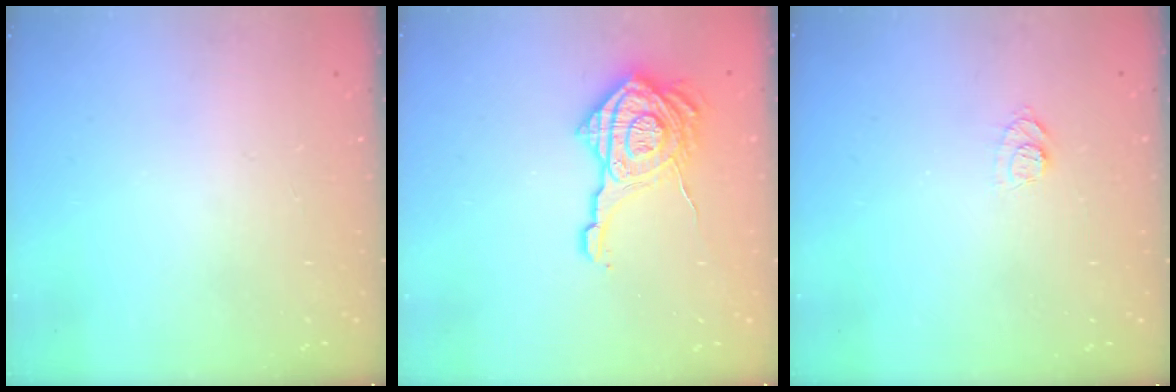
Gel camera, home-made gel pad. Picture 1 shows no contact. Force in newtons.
{"total": 19.4, "press": 19.4, "slide": 1.1}
{"total": 6.8, "press": 6.7, "slide": 0.8}